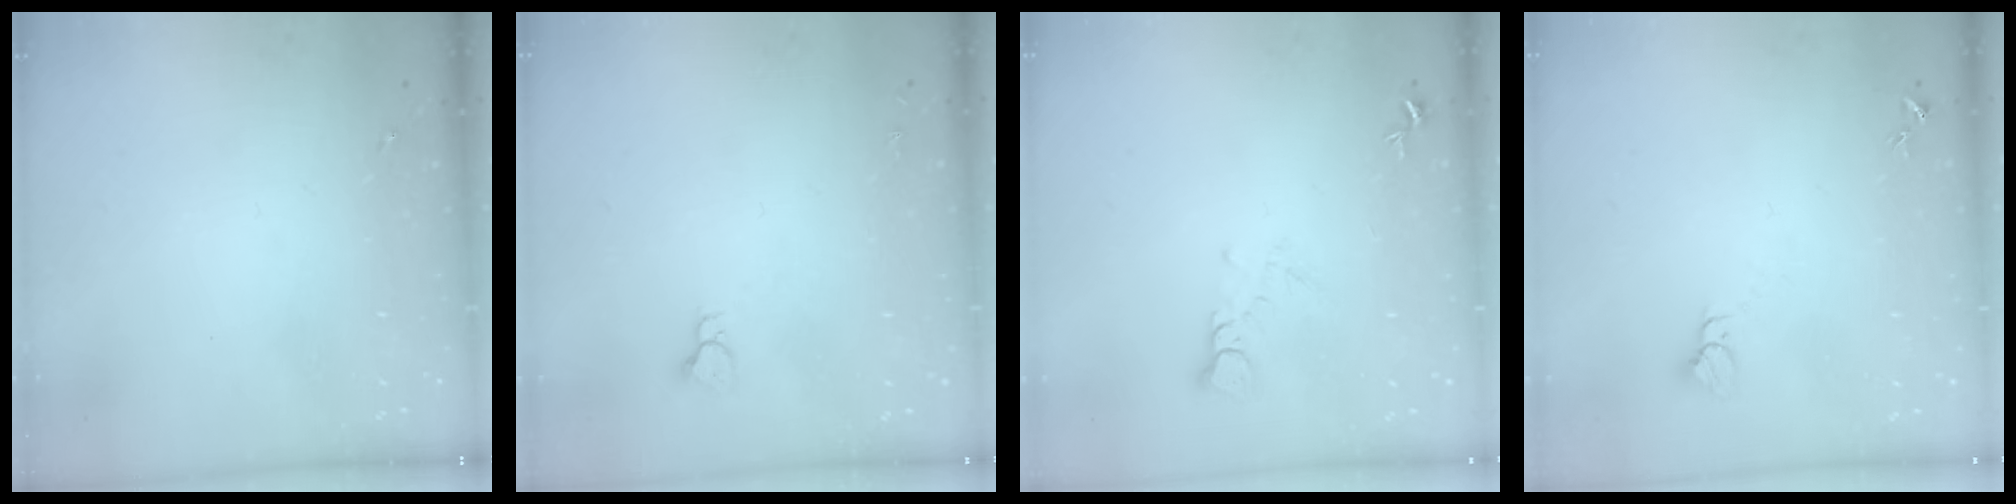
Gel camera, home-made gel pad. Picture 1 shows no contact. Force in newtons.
{"total": 2.9, "press": 2.9, "slide": 0.2}
{"total": 3.5, "press": 3.4, "slide": 0.3}
{"total": 2.8, "press": 2.8, "slide": 0.1}